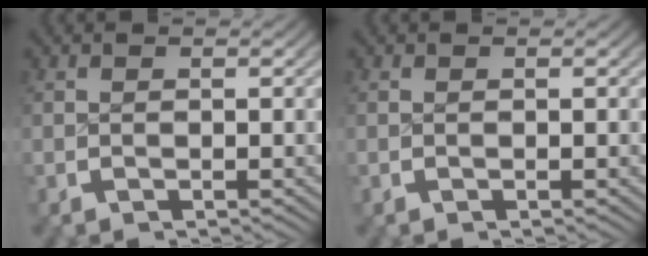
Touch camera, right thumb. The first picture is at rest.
{"total": 0.0}